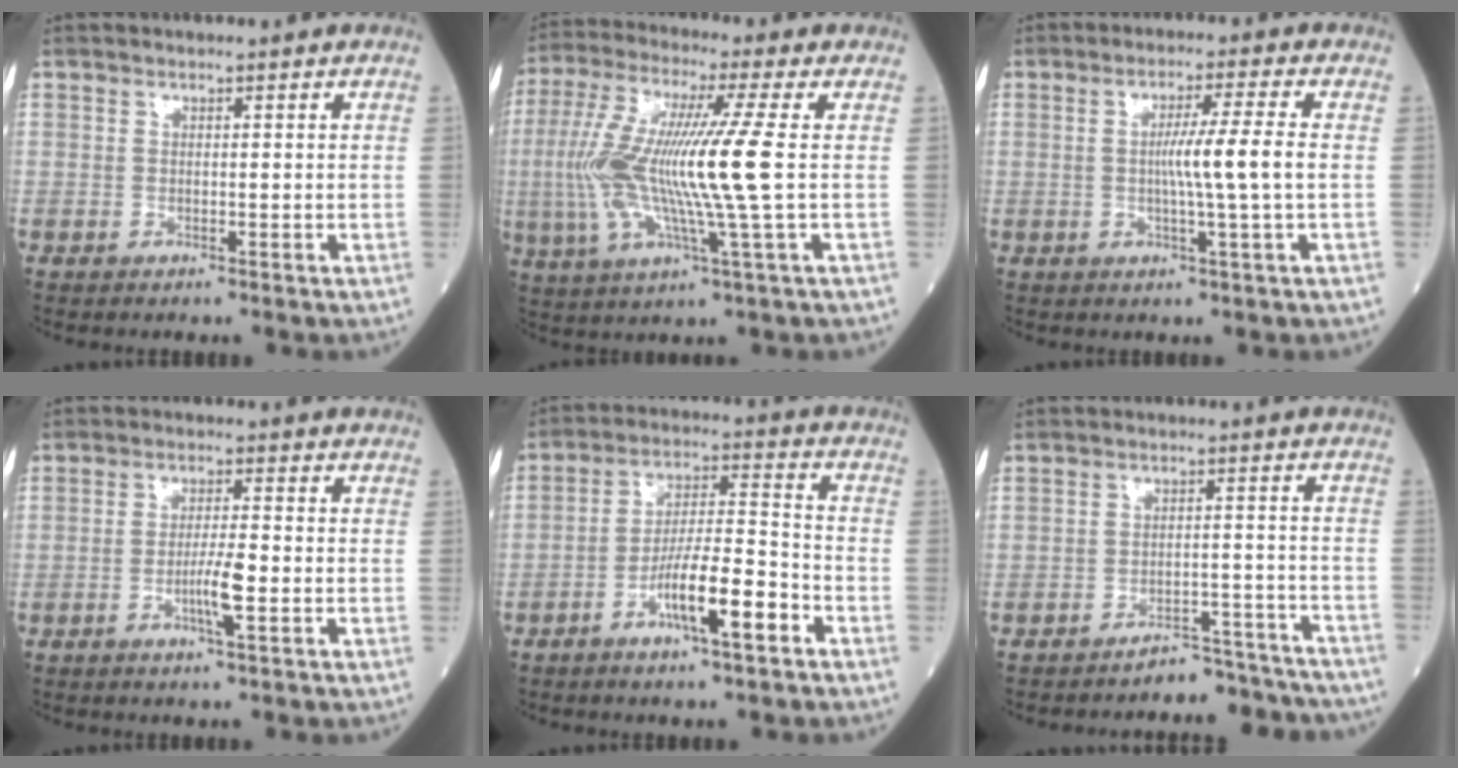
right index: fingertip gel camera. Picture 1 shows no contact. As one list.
[{"total": 15.1, "force": [-0.3, -0.2, 15.1], "torque": [-0.321, -0.002, -0.016]}, {"total": 6.4, "force": [-0.2, -1.3, 6.3], "torque": [-0.107, 0.001, -0.003]}, {"total": 4.3, "force": [-1.5, 0.0, 4.0], "torque": [-0.076, -0.005, -0.029]}, {"total": 10.1, "force": [-5.1, 1.2, 8.6], "torque": [-0.157, 0.004, -0.089]}, {"total": 9.7, "force": [-9.4, 2.0, 1.2], "torque": [0.013, 0.031, -0.117]}]